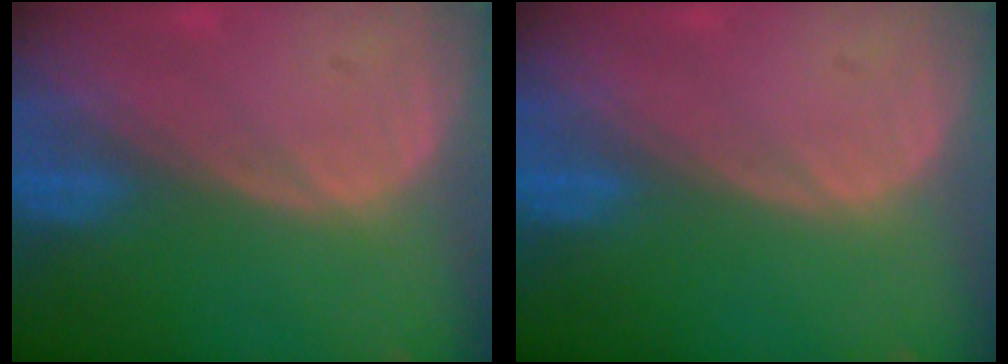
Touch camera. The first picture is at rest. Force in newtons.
{"total": 0.0}